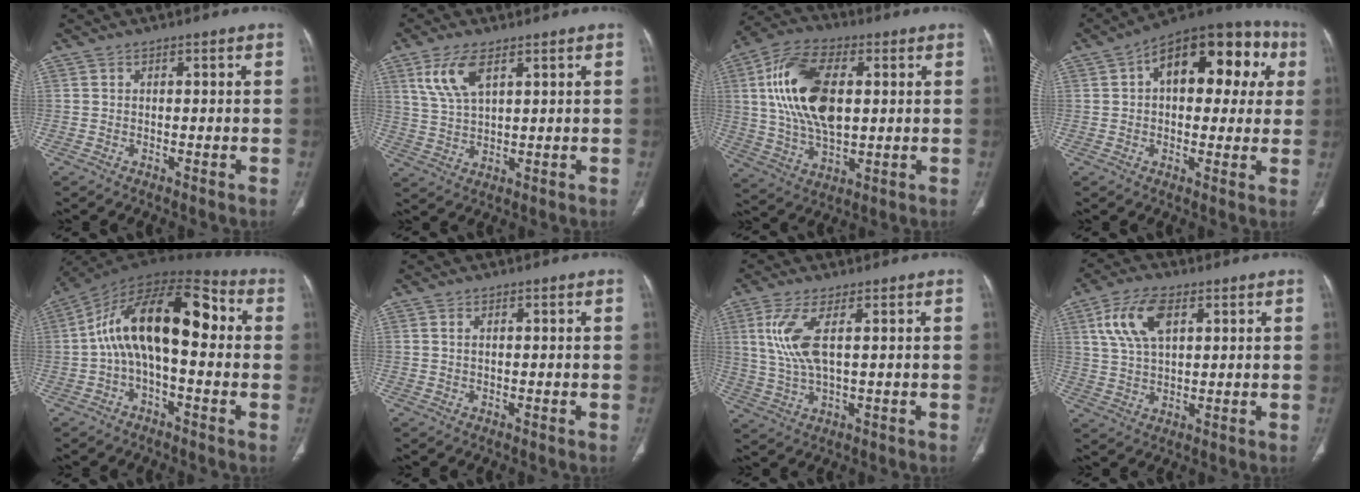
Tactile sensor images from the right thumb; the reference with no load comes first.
{"total": 7.7, "force": [3.9, 3.2, 5.8], "torque": [-0.122, -0.011, 0.085]}
{"total": 18.4, "force": [3.3, 9.9, 15.2], "torque": [-0.288, 0.004, 0.061]}
{"total": 20.6, "force": [5.7, 11.1, 16.4], "torque": [-0.182, 0.039, 0.072]}
{"total": 18.0, "force": [1.0, 8.4, 15.8], "torque": [-0.248, 0.057, 0.006]}
{"total": 0.7, "force": [0.3, 0.2, 0.6], "torque": [-0.017, 0.004, 0.007]}
{"total": 8.2, "force": [2.3, 2.5, 7.4], "torque": [-0.186, -0.007, 0.055]}
{"total": 10.2, "force": [4.0, 5.2, 7.7], "torque": [-0.152, -0.001, 0.079]}